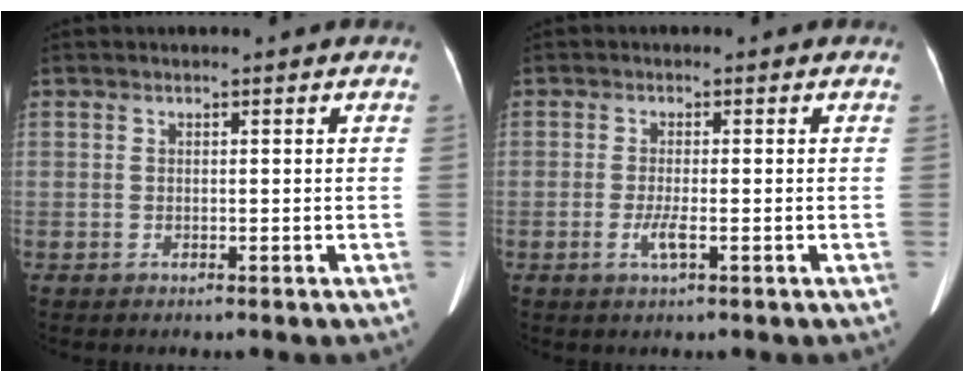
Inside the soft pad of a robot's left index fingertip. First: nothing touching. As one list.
[{"total": 2.3, "force": [-0.8, 0.2, 2.1], "torque": [-0.046, -0.004, -0.016]}]